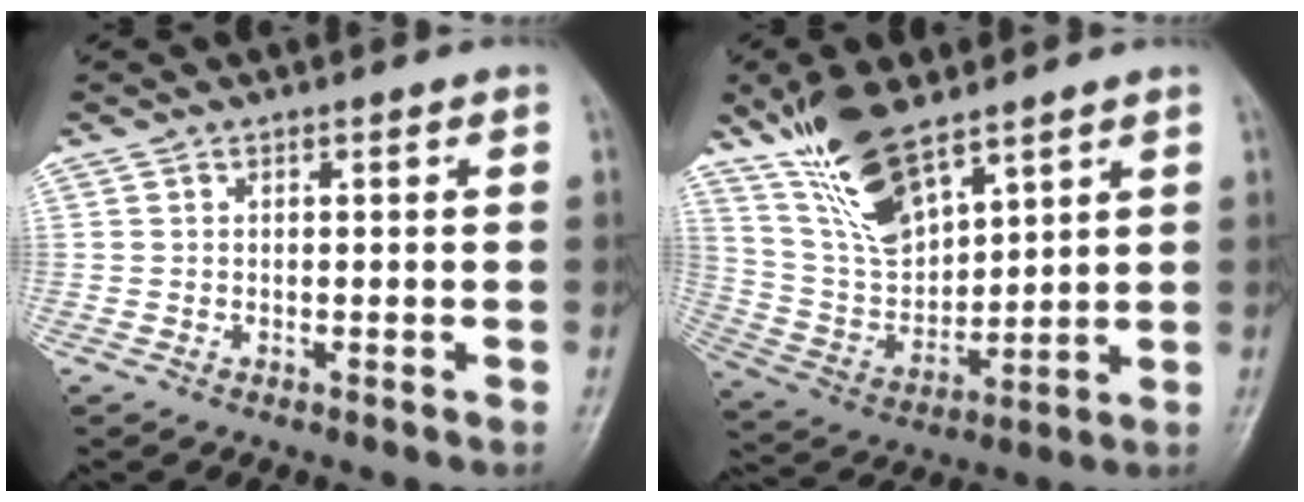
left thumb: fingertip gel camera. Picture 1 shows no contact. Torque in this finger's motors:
{"motor_torque": [0.51, 0.43, 1.16, -1.61, 0.28]}